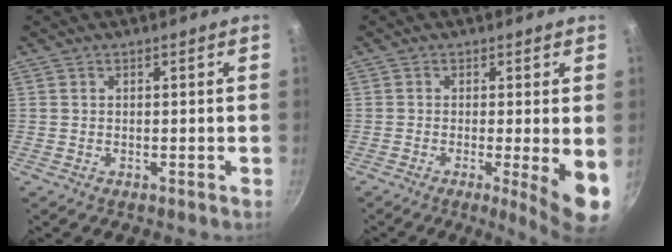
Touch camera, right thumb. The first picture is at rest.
{"total": 7.8, "force": [-1.2, 1.0, 7.6], "torque": [-0.101, -0.013, -0.015]}